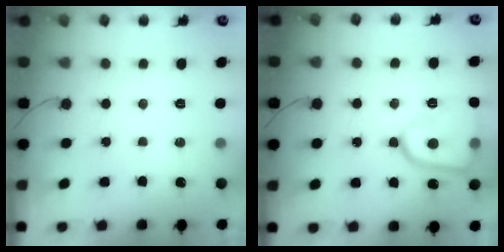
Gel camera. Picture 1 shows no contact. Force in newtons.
{"total": 13.9, "press": 13.9, "slide": 1.2}